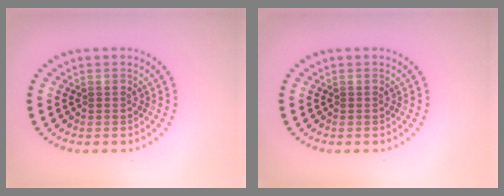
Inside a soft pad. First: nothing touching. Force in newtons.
{"total": 0.0}